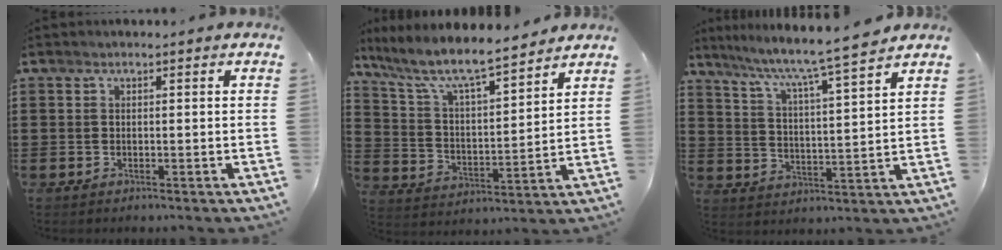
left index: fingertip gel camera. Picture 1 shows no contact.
{"total": 8.4, "force": [7.0, 1.3, 4.4], "torque": [-0.117, -0.046, 0.115]}
{"total": 6.0, "force": [5.2, -0.7, 3.0], "torque": [-0.080, -0.042, 0.079]}